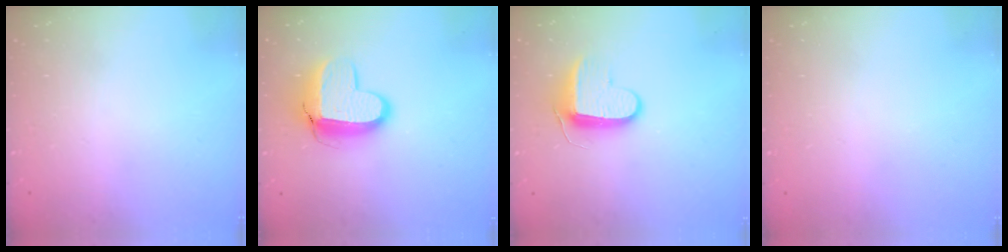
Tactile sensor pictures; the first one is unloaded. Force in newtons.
{"total": 11.8, "press": 11.8, "slide": 1.2}
{"total": 9.2, "press": 9.2, "slide": 0.9}
{"total": 0.6, "press": 0.6, "slide": 0.2}